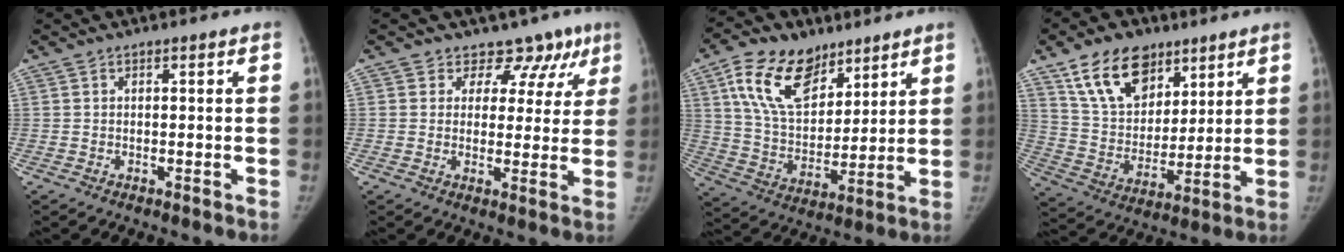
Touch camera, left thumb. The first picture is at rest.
{"total": 9.0, "force": [6.4, 6.2, 1.0], "torque": [0.041, -0.023, 0.060]}
{"total": 16.9, "force": [9.5, 10.2, 9.5], "torque": [-0.138, -0.033, 0.182]}
{"total": 15.8, "force": [9.7, 10.1, 7.5], "torque": [-0.096, -0.039, 0.181]}